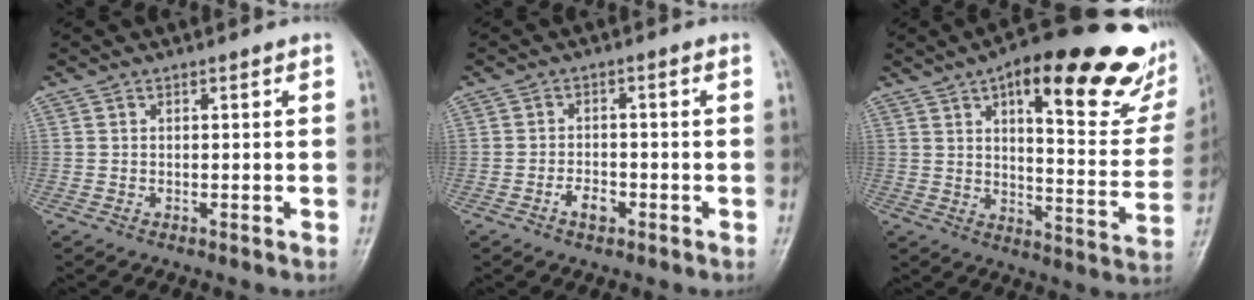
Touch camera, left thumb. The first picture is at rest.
{"total": 3.2, "force": [-1.7, 1.8, 2.1], "torque": [-0.030, 0.014, -0.029]}
{"total": 28.1, "force": [15.6, 9.2, 21.4], "torque": [-0.252, -0.041, 0.211]}